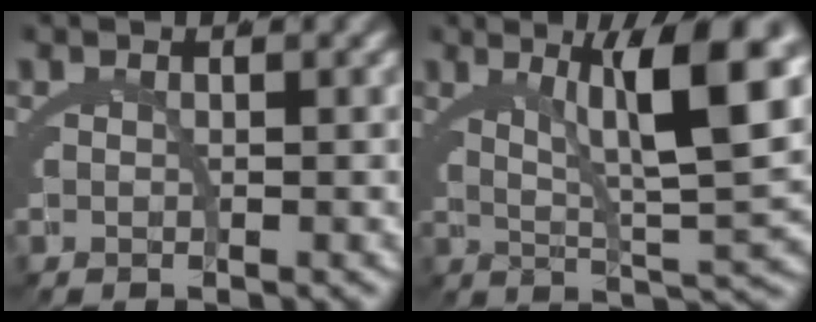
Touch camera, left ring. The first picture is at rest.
{"total": 9.0, "force": [3.3, 1.9, 8.2], "torque": [-0.112, 0.006, 0.056]}